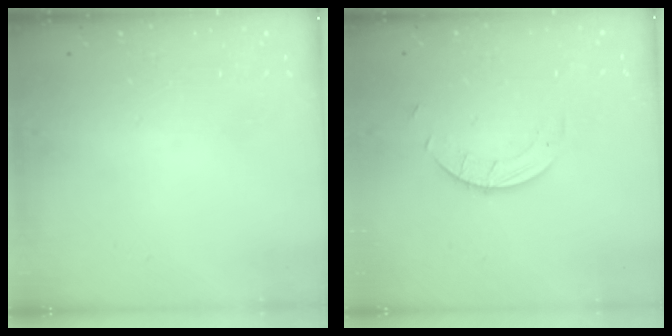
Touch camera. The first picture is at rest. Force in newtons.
{"total": 2.5, "press": 2.5, "slide": 0.2}